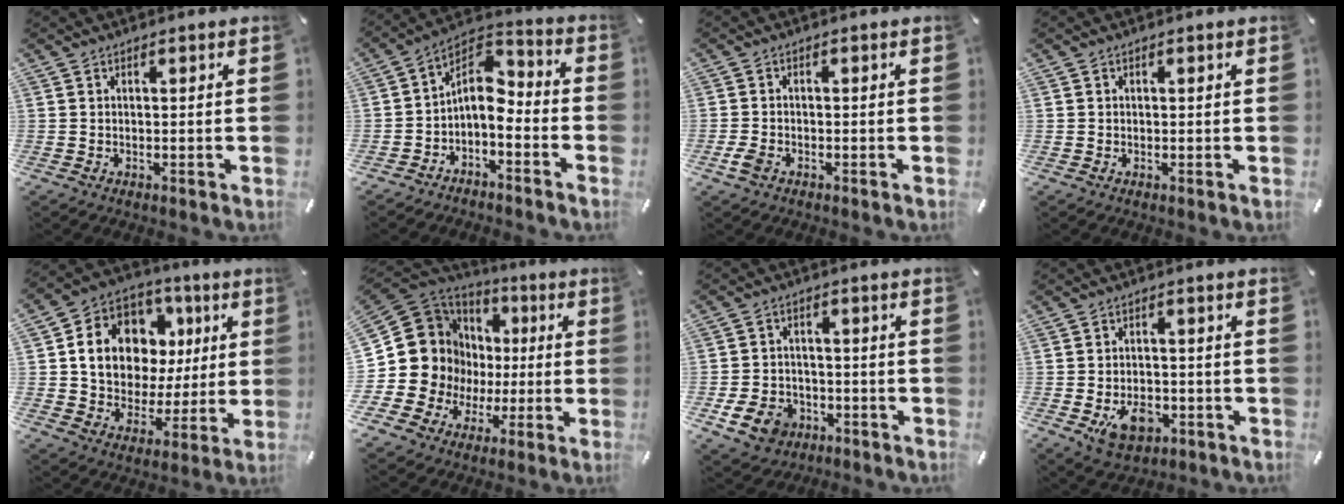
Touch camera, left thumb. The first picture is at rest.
{"total": 8.2, "force": [-2.2, 5.5, 5.6], "torque": [-0.107, 0.000, -0.046]}
{"total": 3.0, "force": [-1.5, 1.7, 1.9], "torque": [-0.052, -0.003, -0.032]}
{"total": 0.6, "force": [0.0, 0.6, 0.0], "torque": [0.002, 0.007, -0.002]}
{"total": 15.4, "force": [3.7, 12.4, 8.2], "torque": [-0.140, -0.014, 0.078]}
{"total": 17.6, "force": [1.1, 16.2, 6.6], "torque": [-0.142, -0.029, 0.047]}
{"total": 8.5, "force": [-3.7, 6.7, 3.7], "torque": [-0.082, 0.022, -0.069]}
{"total": 8.0, "force": [-2.7, 5.6, 5.1], "torque": [-0.085, 0.007, -0.047]}